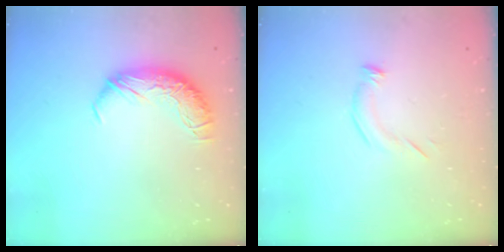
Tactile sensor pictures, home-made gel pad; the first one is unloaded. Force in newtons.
{"total": 4.7, "press": 4.6, "slide": 1.0}